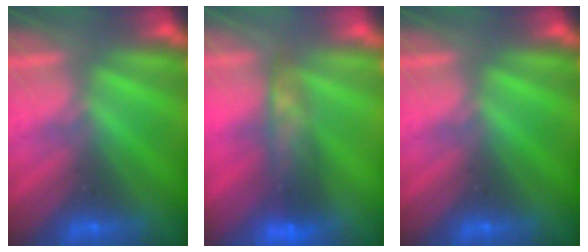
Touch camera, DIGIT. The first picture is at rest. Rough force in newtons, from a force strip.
{"total": 9.3}
{"total": 0.0}